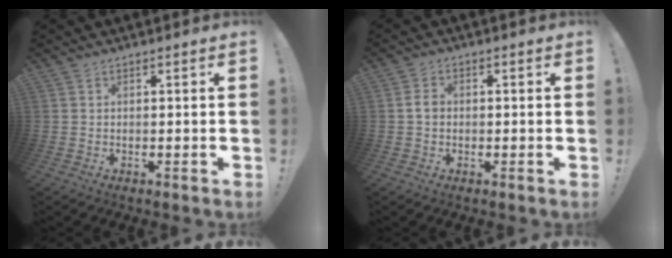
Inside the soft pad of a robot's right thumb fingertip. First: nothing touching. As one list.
[{"total": 2.5, "force": [-0.5, 2.0, 1.5], "torque": [-0.026, 0.011, -0.008]}]